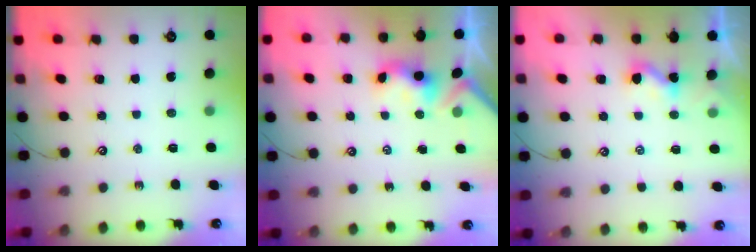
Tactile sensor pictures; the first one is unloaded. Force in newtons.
{"total": 3.0, "press": 3.0, "slide": 0.4}
{"total": 3.5, "press": 3.5, "slide": 0.2}